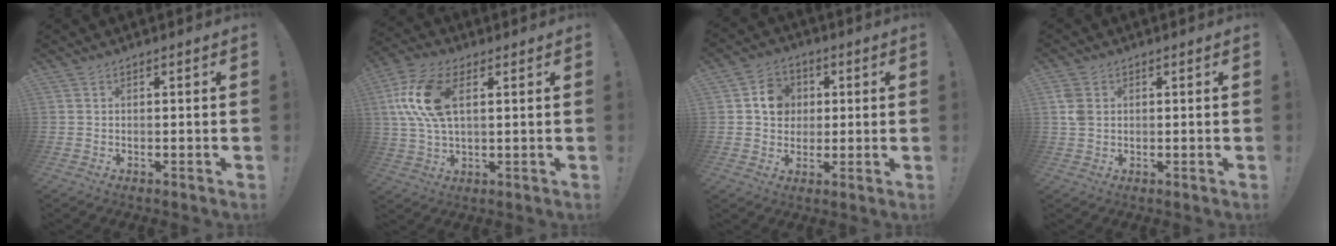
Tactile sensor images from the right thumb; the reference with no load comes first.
{"total": 14.6, "force": [3.8, 8.0, 11.6], "torque": [-0.229, -0.001, 0.070]}
{"total": 9.3, "force": [2.0, 8.3, 3.6], "torque": [-0.039, -0.001, 0.042]}
{"total": 4.6, "force": [1.3, 3.6, 2.6], "torque": [-0.043, 0.001, 0.024]}